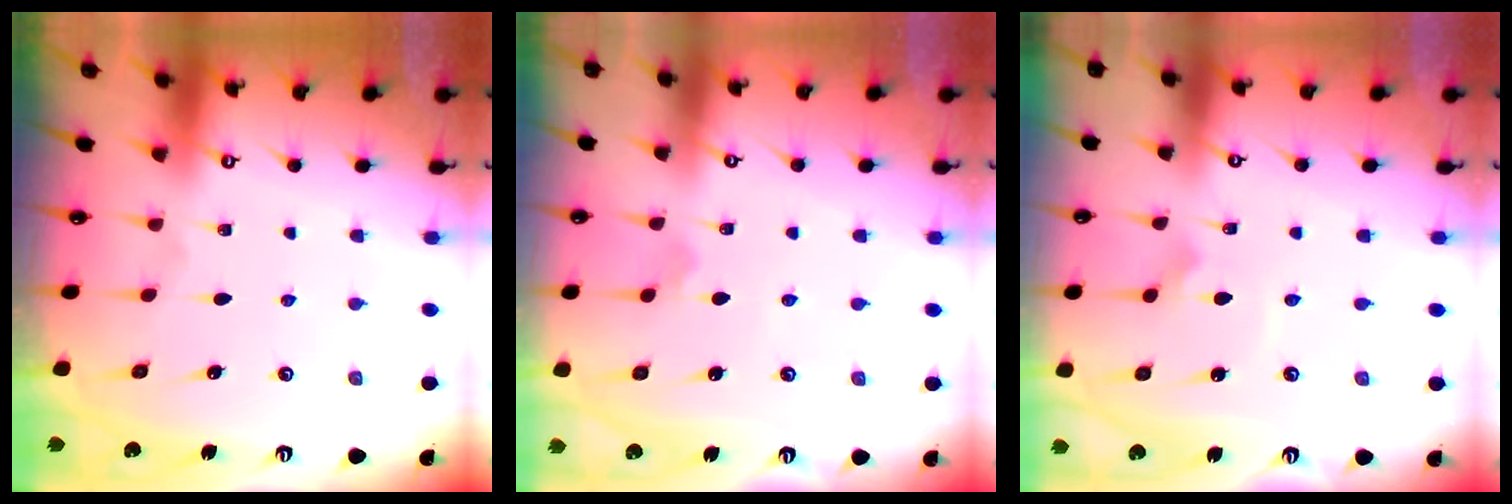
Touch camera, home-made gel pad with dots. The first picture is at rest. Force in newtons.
{"total": 2.9, "press": 2.9, "slide": 0.1}
{"total": 1.6, "press": 1.6, "slide": 0.0}